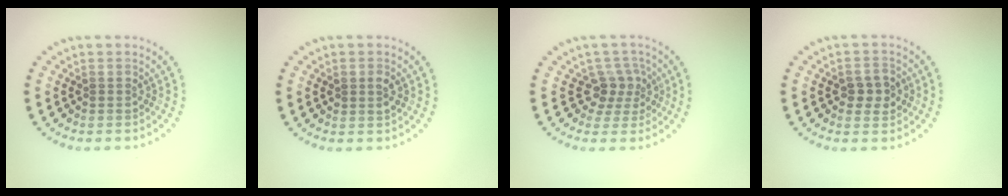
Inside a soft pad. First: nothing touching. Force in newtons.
{"total": 1.4, "press": 1.3, "slide": 0.2}
{"total": 2.7, "press": 2.0, "slide": 1.8}
{"total": 2.4, "press": 2.3, "slide": 0.4}